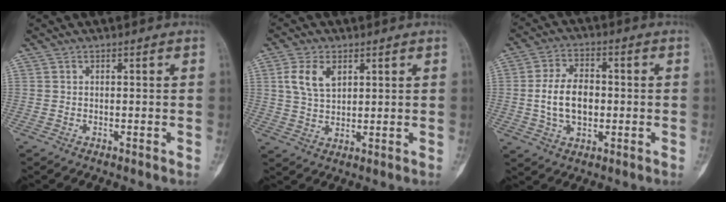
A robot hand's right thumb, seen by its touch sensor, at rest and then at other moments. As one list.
[{"total": 6.9, "force": [2.6, 4.2, 4.8], "torque": [-0.089, -0.006, 0.053]}, {"total": 10.0, "force": [-0.4, 6.4, 7.7], "torque": [-0.128, 0.011, -0.007]}]